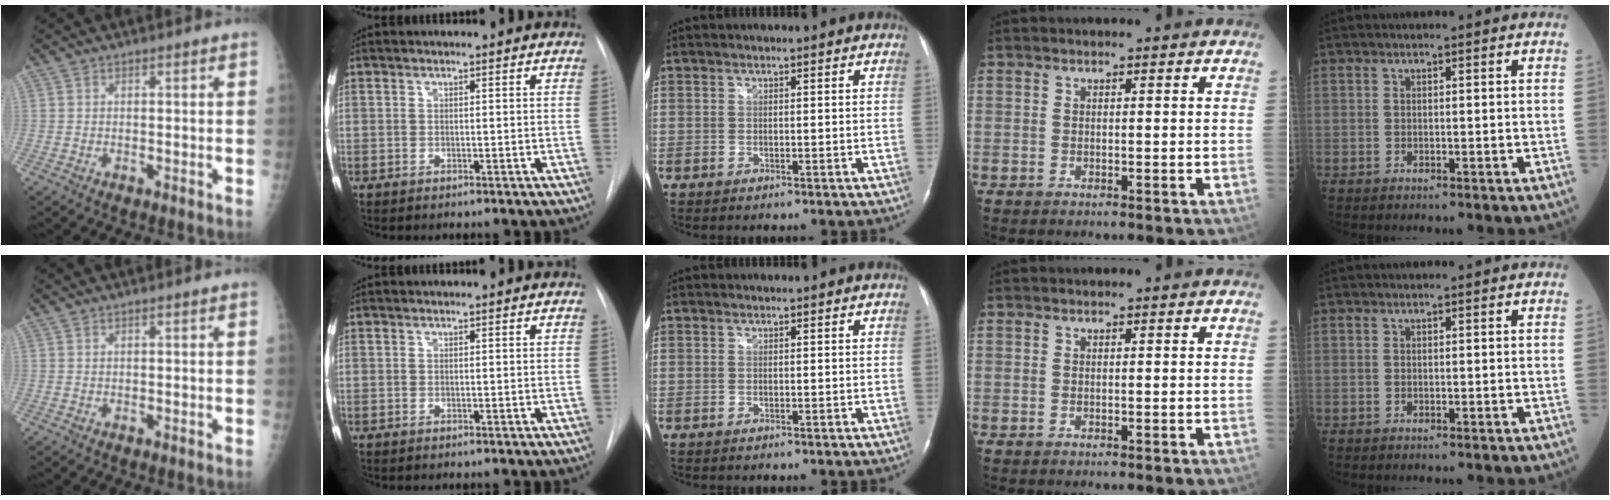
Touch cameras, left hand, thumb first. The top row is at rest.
{}